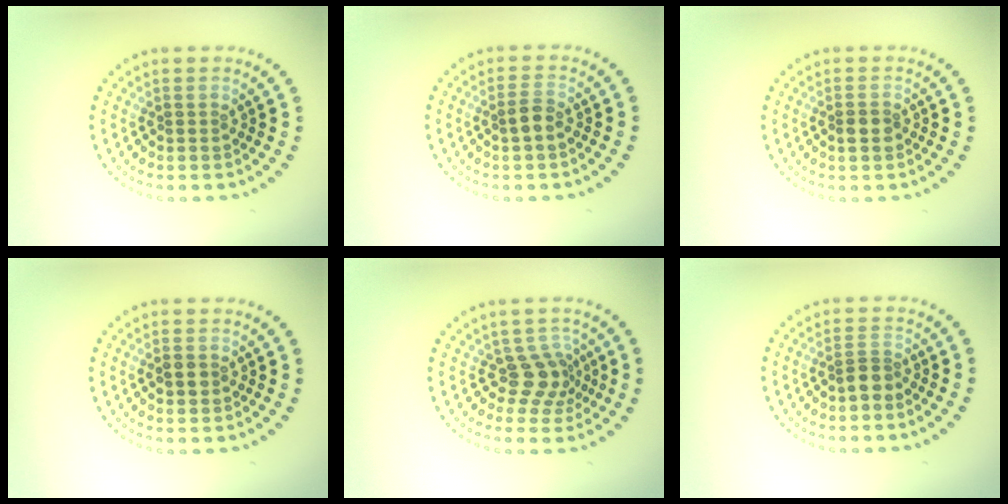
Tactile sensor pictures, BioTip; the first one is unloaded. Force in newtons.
{"total": 1.5, "press": 1.4, "slide": 0.5}
{"total": 1.4, "press": 1.3, "slide": 0.5}
{"total": 1.4, "press": 1.4, "slide": 0.1}
{"total": 2.9, "press": 2.1, "slide": 2.0}
{"total": 1.5, "press": 1.2, "slide": 0.9}